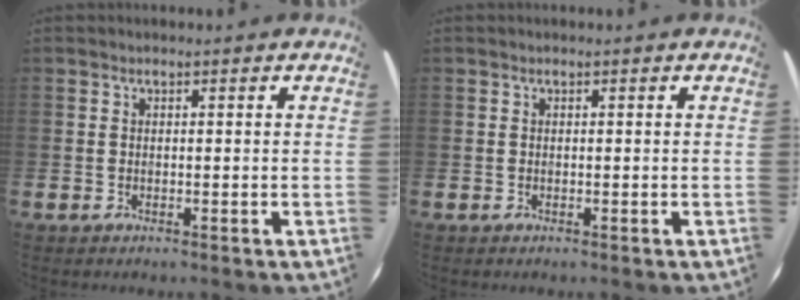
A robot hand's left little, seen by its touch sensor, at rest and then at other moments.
{"total": 0.0}